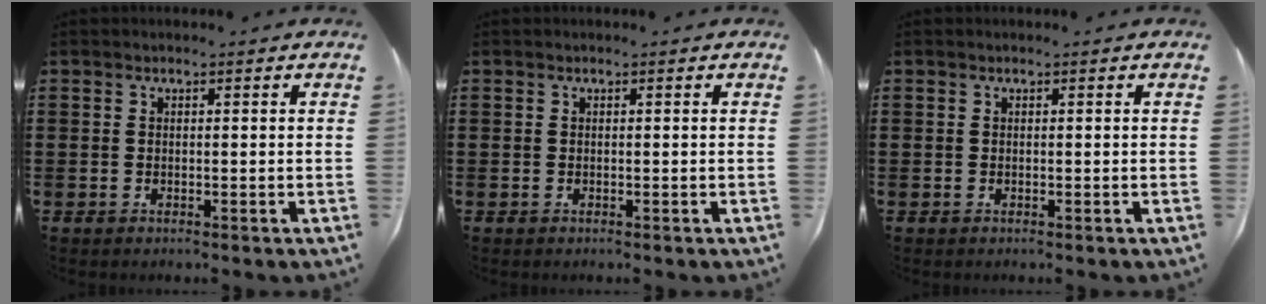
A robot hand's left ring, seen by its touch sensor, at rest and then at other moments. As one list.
[{"total": 0.0}, {"total": 0.0}]